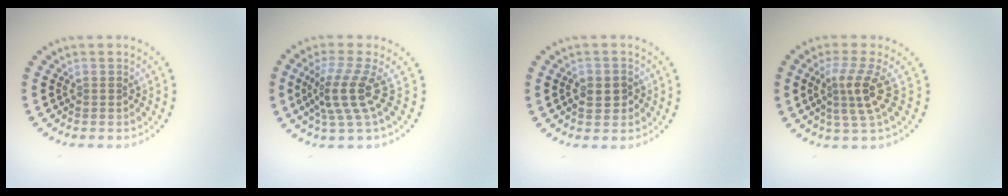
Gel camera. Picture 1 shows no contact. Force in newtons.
{"total": 3.8, "press": 2.7, "slide": 2.7}
{"total": 2.4, "press": 2.4, "slide": 0.5}
{"total": 3.2, "press": 2.3, "slide": 2.2}